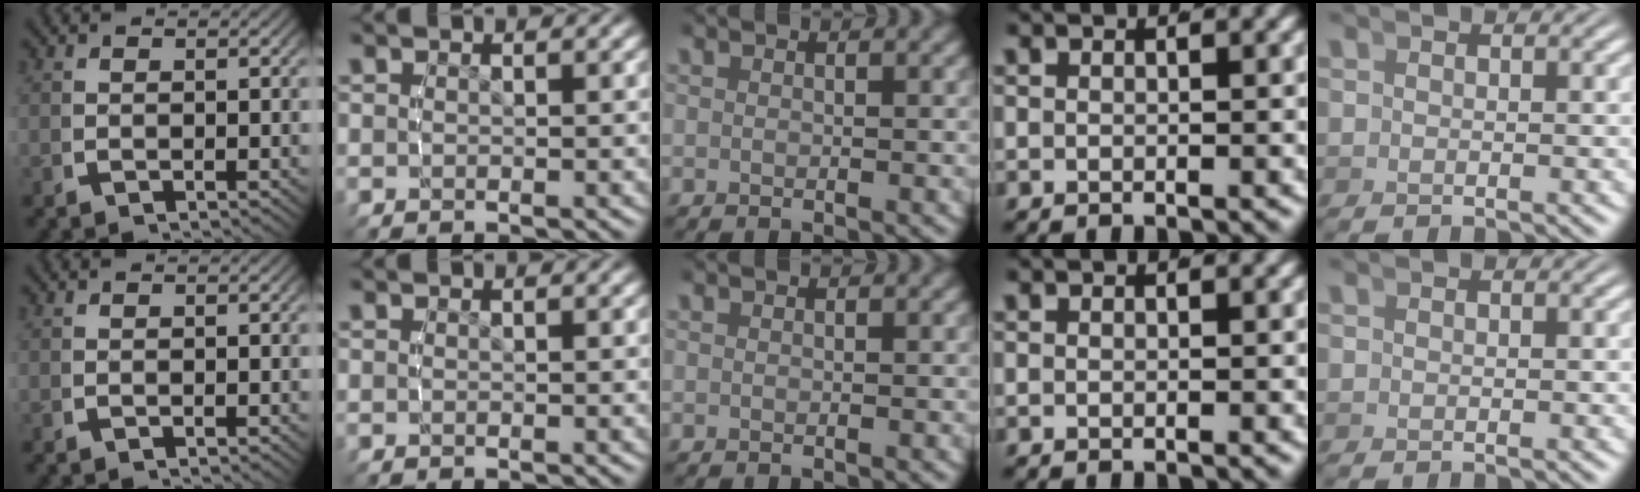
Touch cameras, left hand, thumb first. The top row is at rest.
{}